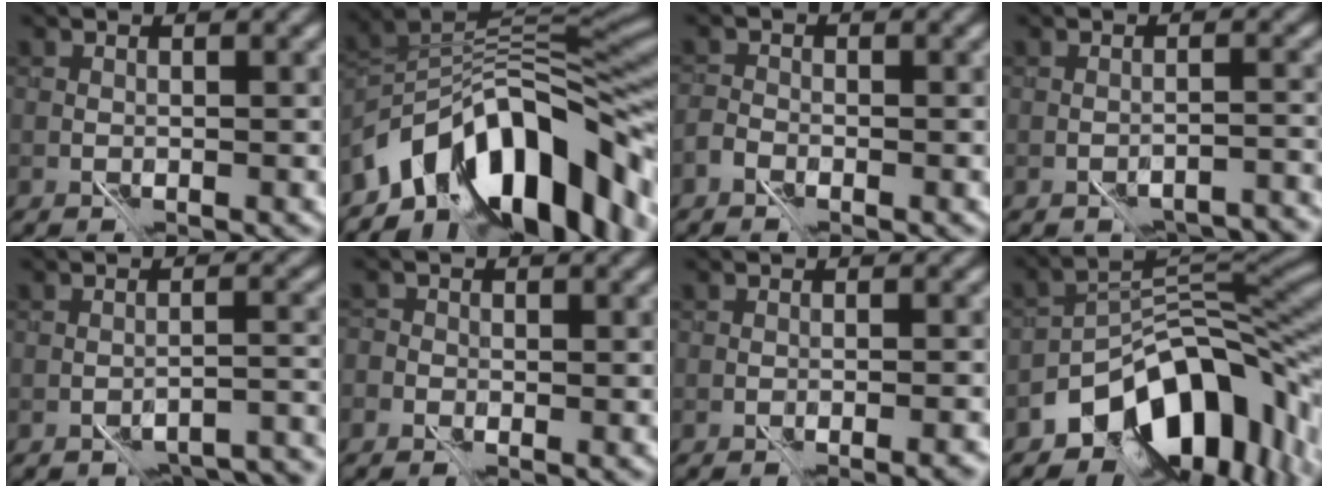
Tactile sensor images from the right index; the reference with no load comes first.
{"total": 11.9, "force": [-6.5, 6.0, 8.0], "torque": [-0.112, 0.020, -0.124]}
{"total": 1.9, "force": [-1.6, 0.9, 0.6], "torque": [-0.011, 0.001, -0.041]}
{"total": 4.8, "force": [-4.0, 1.5, 2.0], "torque": [-0.024, 0.001, -0.050]}
{"total": 6.2, "force": [-5.2, 2.1, 2.7], "torque": [-0.025, -0.002, -0.058]}
{"total": 2.1, "force": [-0.9, 1.8, 0.8], "torque": [0.010, 0.002, -0.027]}
{"total": 1.9, "force": [-1.6, 0.3, 1.0], "torque": [-0.010, -0.003, -0.020]}
{"total": 10.8, "force": [-6.3, 5.7, 6.7], "torque": [-0.070, 0.006, -0.120]}